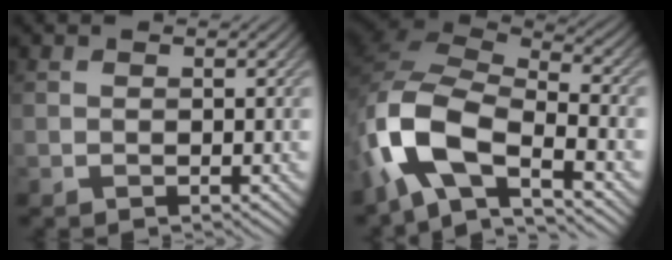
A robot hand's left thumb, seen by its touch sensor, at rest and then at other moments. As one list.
[{"total": 13.8, "force": [-6.5, 6.4, 10.4], "torque": [-0.243, -0.017, -0.136]}]